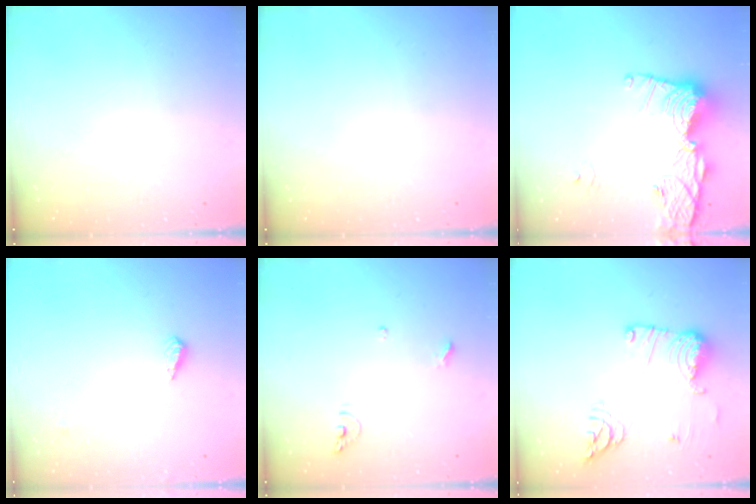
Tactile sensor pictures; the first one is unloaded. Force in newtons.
{"total": 0.0}
{"total": 17.4, "press": 17.3, "slide": 1.4}
{"total": 3.2, "press": 3.1, "slide": 0.3}
{"total": 6.8, "press": 6.6, "slide": 1.2}
{"total": 17.5, "press": 16.1, "slide": 6.9}